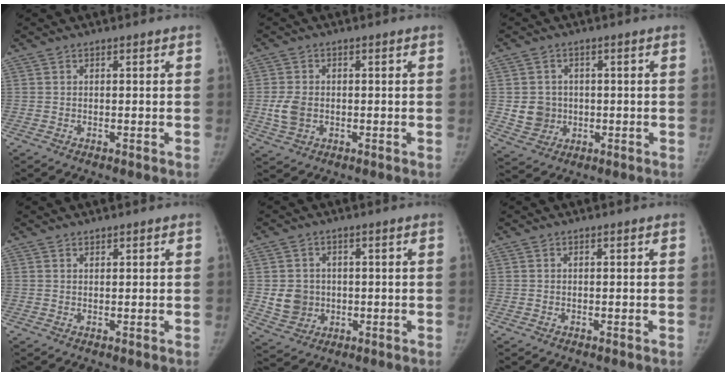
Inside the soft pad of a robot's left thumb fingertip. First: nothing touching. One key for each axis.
{"total": 4.9, "fx": -0.4, "fy": 3.6, "fz": 3.2, "tx": -0.066, "ty": 0.000, "tz": -0.004}
{"total": 5.9, "fx": 0.0, "fy": 5.5, "fz": 2.0, "tx": -0.008, "ty": 0.004, "tz": 0.008}
{"total": 0.8, "fx": 0.7, "fy": 0.4, "fz": 0.1, "tx": 0.005, "ty": -0.005, "tz": 0.011}
{"total": 6.1, "fx": 0.0, "fy": 5.6, "fz": 2.5, "tx": -0.019, "ty": 0.000, "tz": 0.010}
{"total": 0.0}